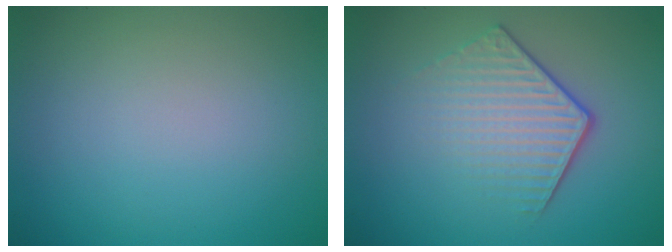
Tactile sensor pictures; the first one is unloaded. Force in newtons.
{"total": 4.2, "press": 3.1, "slide": 2.9}